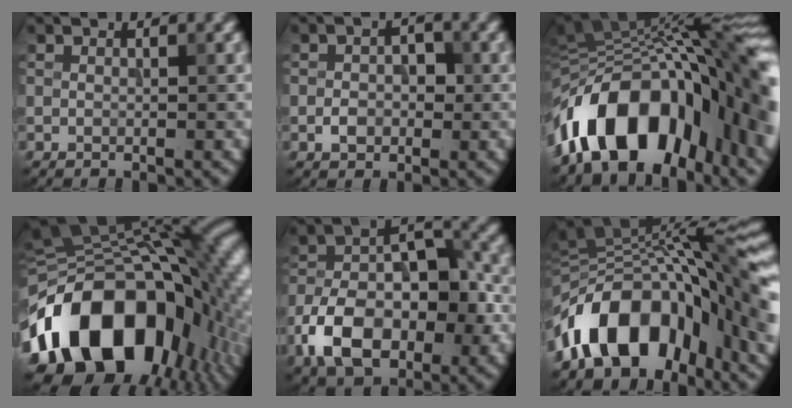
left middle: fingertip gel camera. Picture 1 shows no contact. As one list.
[{"total": 2.5, "force": [-0.7, 1.8, 1.7], "torque": [-0.026, 0.001, -0.014]}, {"total": 16.0, "force": [-6.0, 8.6, 12.0], "torque": [-0.161, 0.023, -0.109]}, {"total": 18.5, "force": [-5.5, 11.4, 13.4], "torque": [-0.228, 0.005, -0.096]}, {"total": 10.7, "force": [-4.2, 5.9, 7.9], "torque": [-0.139, 0.006, -0.080]}, {"total": 13.5, "force": [-4.9, 7.4, 10.2], "torque": [-0.143, 0.023, -0.091]}]